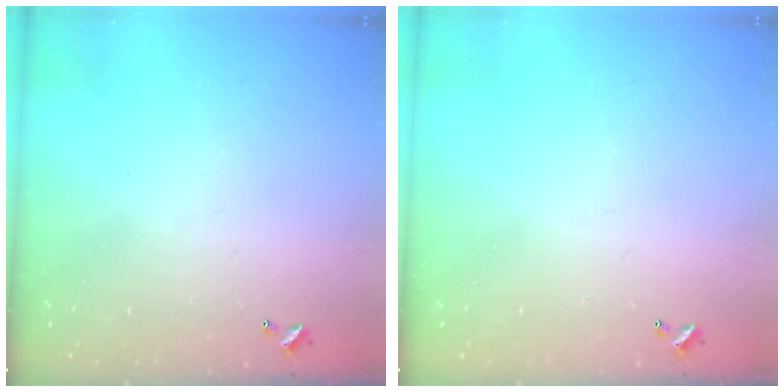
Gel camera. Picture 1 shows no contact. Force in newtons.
{"total": 0.0}